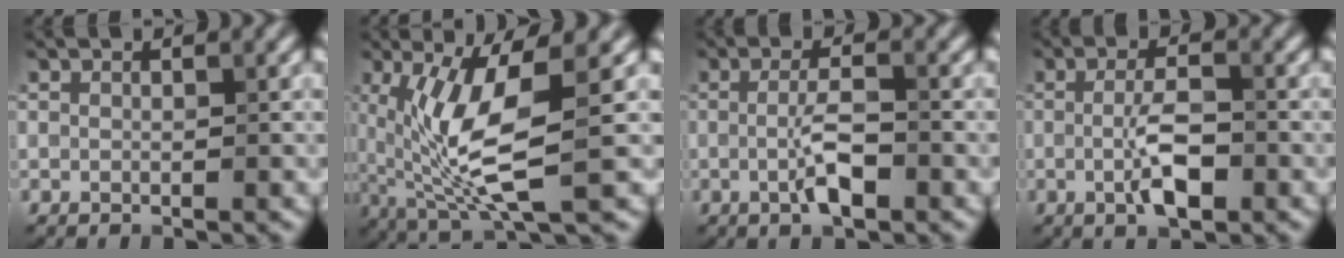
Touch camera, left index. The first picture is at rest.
{"total": 8.0, "force": [0.4, 2.0, 7.7], "torque": [-0.158, -0.014, 0.016]}
{"total": 3.1, "force": [-0.8, 0.7, 2.9], "torque": [-0.056, -0.001, -0.018]}
{"total": 3.8, "force": [-0.8, 1.1, 3.5], "torque": [-0.069, -0.002, -0.018]}